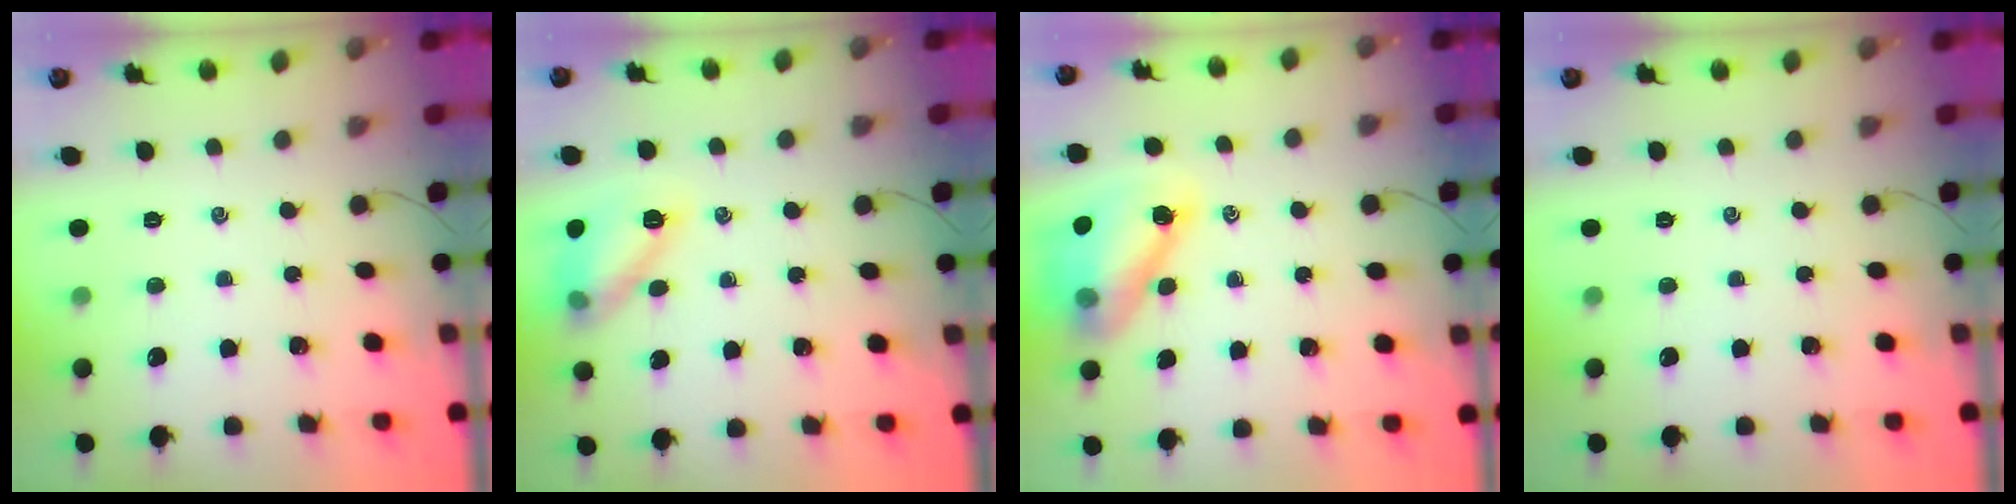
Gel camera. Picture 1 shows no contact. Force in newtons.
{"total": 11.9, "press": 11.9, "slide": 0.3}
{"total": 12.3, "press": 11.8, "slide": 3.5}
{"total": 0.0}